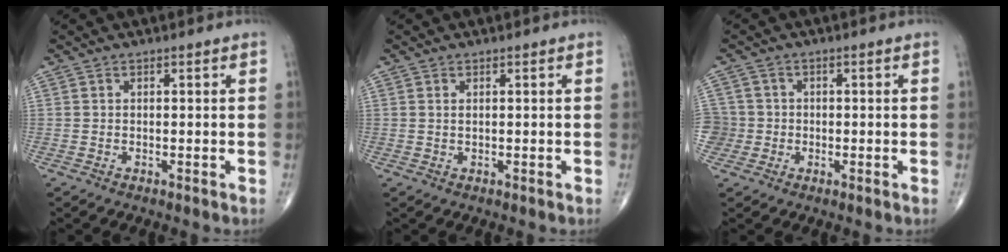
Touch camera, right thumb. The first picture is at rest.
{"total": 0.5, "force": [0.3, 0.2, 0.5], "torque": [-0.009, 0.001, 0.005]}
{"total": 4.3, "force": [-0.7, 4.2, 0.1], "torque": [0.018, 0.013, -0.019]}